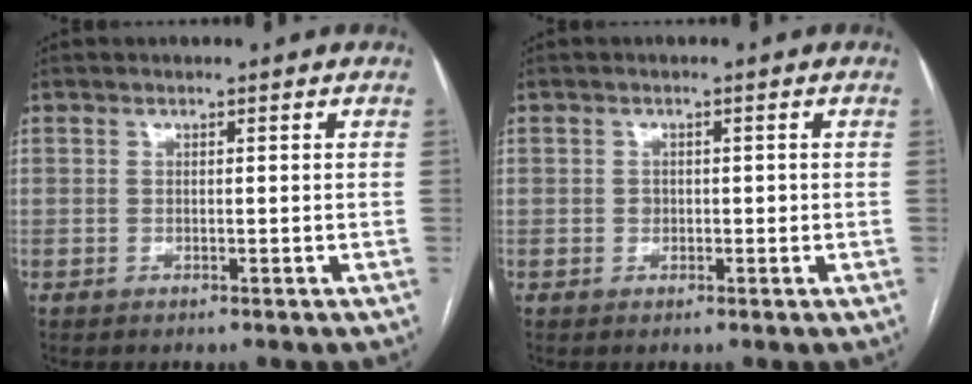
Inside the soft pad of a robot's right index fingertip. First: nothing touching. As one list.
[{"total": 1.3, "force": [-0.1, 1.1, 0.7], "torque": [-0.009, 0.003, -0.001]}]